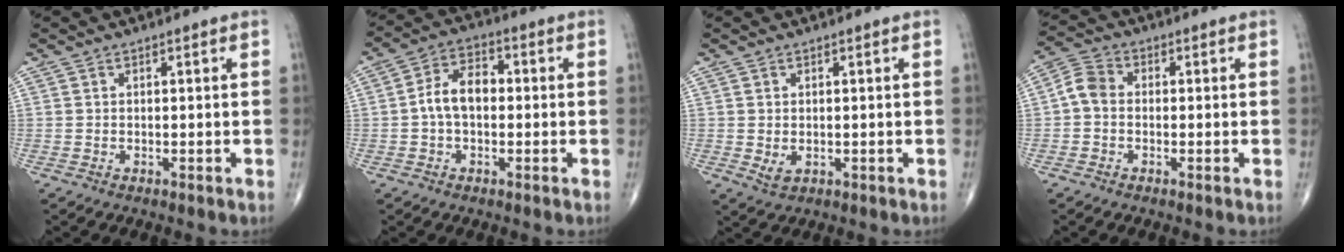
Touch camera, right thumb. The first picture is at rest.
{"total": 7.4, "force": [-0.3, 4.7, 5.7], "torque": [-0.091, 0.027, -0.016]}
{"total": 2.1, "force": [-0.1, 1.3, 1.6], "torque": [-0.025, -0.003, 0.006]}
{"total": 4.4, "force": [-0.4, 3.4, 2.7], "torque": [-0.043, 0.013, -0.022]}